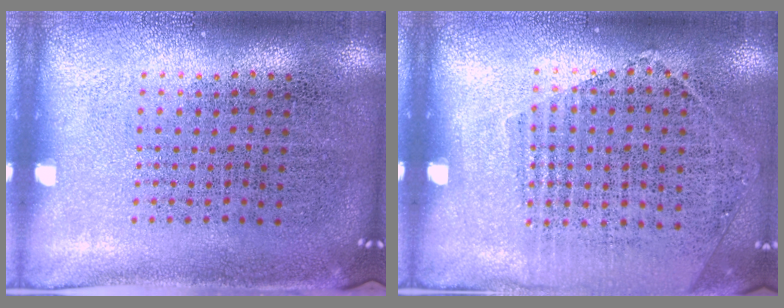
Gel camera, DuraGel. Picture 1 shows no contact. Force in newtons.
{"total": 1.2, "press": 1.0, "slide": 0.6}